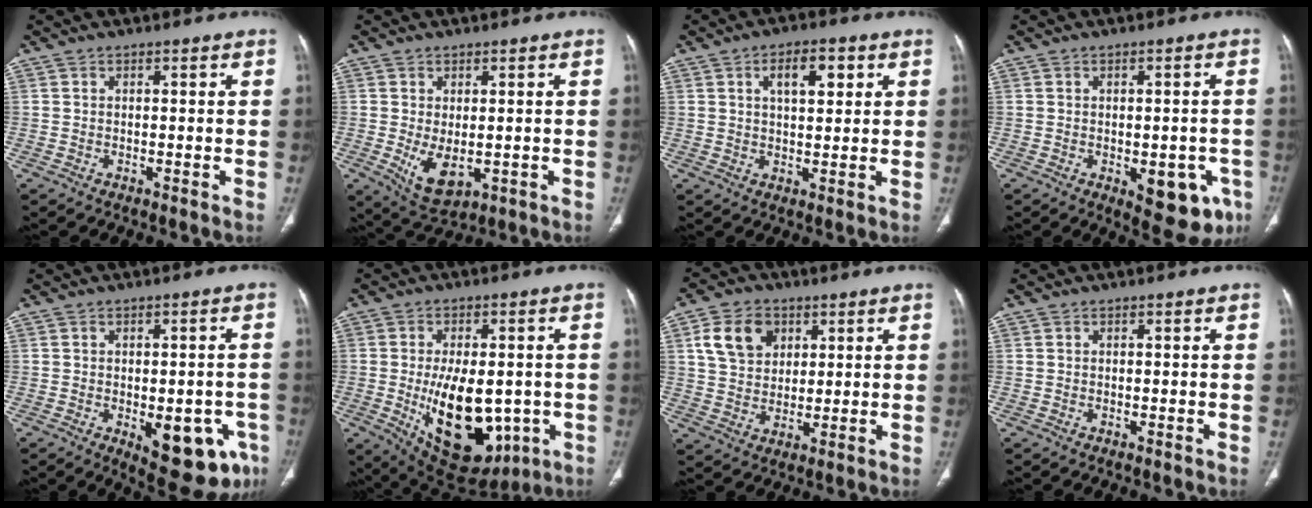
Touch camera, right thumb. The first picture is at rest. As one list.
[{"total": 6.6, "force": [-1.0, 3.7, 5.4], "torque": [-0.086, -0.014, 0.001]}, {"total": 6.5, "force": [2.5, 3.1, 5.2], "torque": [-0.066, -0.004, 0.039]}, {"total": 10.5, "force": [-3.8, 5.3, 8.3], "torque": [-0.068, 0.003, -0.036]}, {"total": 13.4, "force": [-4.9, 6.2, 10.8], "torque": [-0.105, 0.005, -0.048]}, {"total": 19.1, "force": [-3.5, 10.7, 15.5], "torque": [-0.221, -0.013, -0.021]}, {"total": 9.9, "force": [3.9, 7.4, 5.3], "torque": [-0.073, -0.008, 0.074]}, {"total": 0.0}]